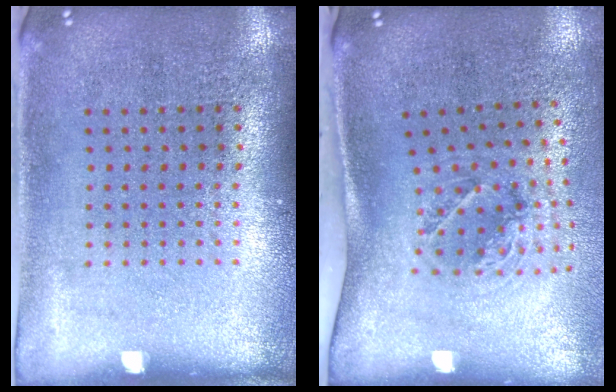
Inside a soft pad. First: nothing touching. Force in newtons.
{"total": 1.4, "press": 1.2, "slide": 0.8}